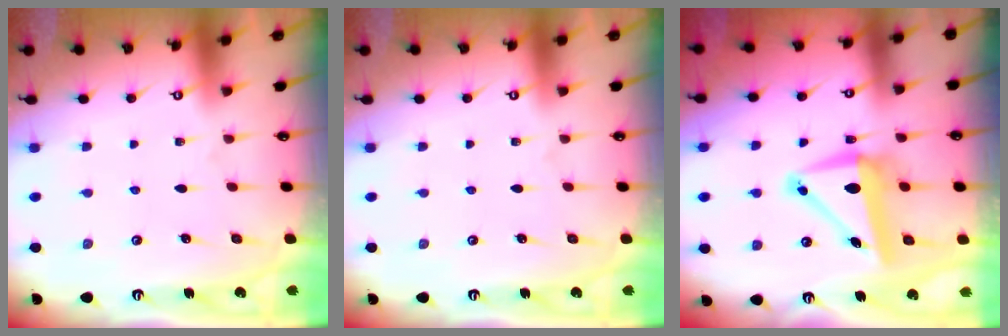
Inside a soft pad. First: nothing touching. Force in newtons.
{"total": 0.0}
{"total": 10.3, "press": 9.8, "slide": 3.2}